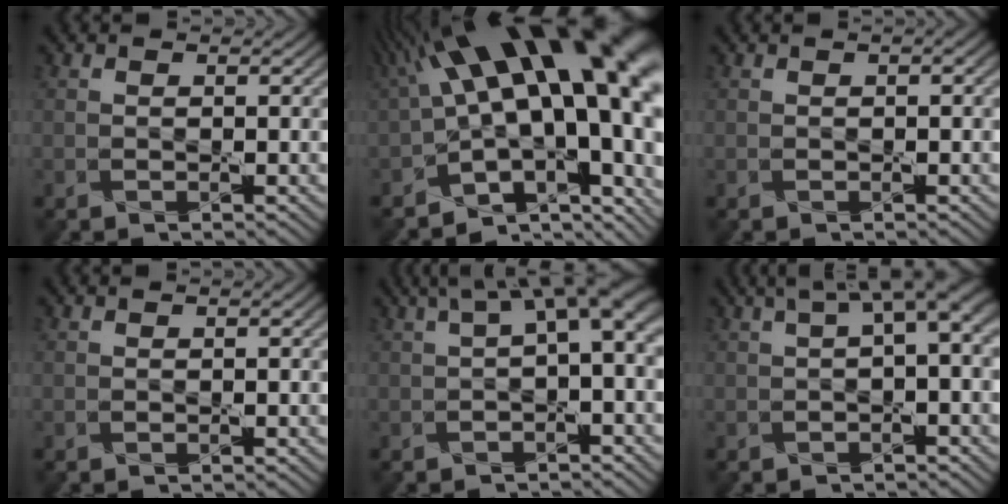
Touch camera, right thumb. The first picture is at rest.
{"total": 21.4, "force": [2.0, 8.9, 19.3], "torque": [-0.262, -0.014, 0.056]}
{"total": 1.1, "force": [0.4, 0.2, 1.1], "torque": [-0.018, 0.006, 0.003]}
{"total": 0.6, "force": [0.2, 0.1, 0.6], "torque": [-0.008, 0.007, 0.004]}
{"total": 6.7, "force": [1.7, 1.9, 6.2], "torque": [-0.090, 0.018, 0.025]}
{"total": 5.7, "force": [1.7, 1.4, 5.2], "torque": [-0.070, 0.019, 0.027]}